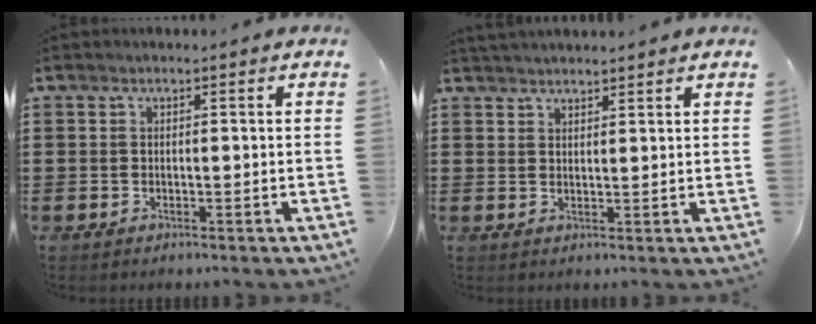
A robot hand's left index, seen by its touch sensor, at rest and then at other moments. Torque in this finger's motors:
{"motor_torque": [1.73, -0.41, 0.34, 0.17]}